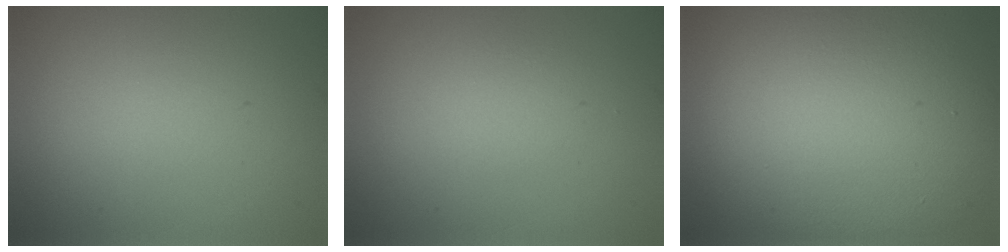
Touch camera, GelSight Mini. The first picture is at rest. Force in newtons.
{"total": 1.1, "press": 1.1, "slide": 0.0}
{"total": 14.8, "press": 14.8, "slide": 0.9}